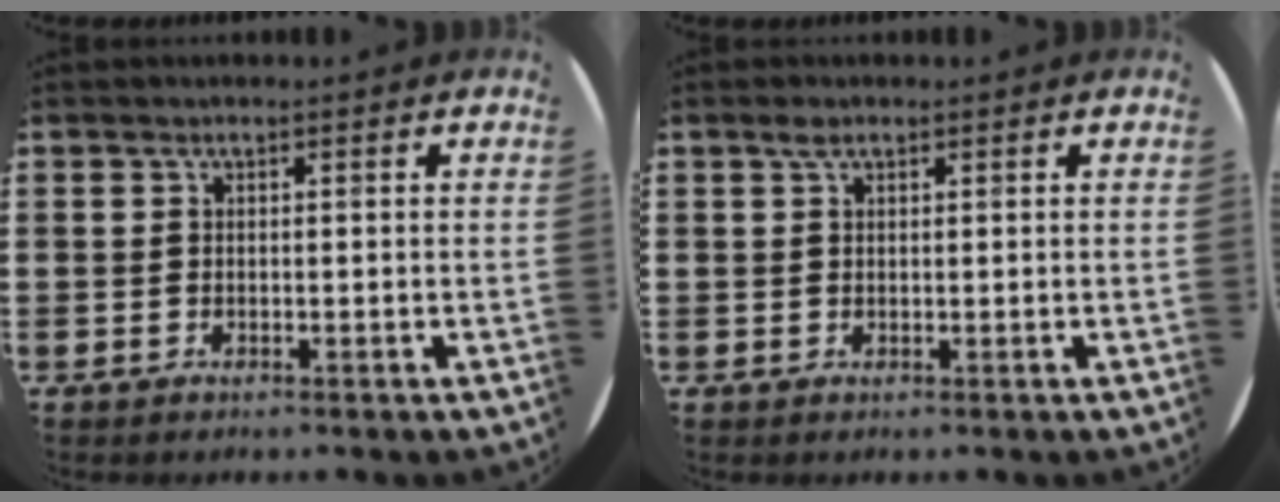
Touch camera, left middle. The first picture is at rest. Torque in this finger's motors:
{"motor_torque": [0.35, -0.09, -0.49, -0.17]}